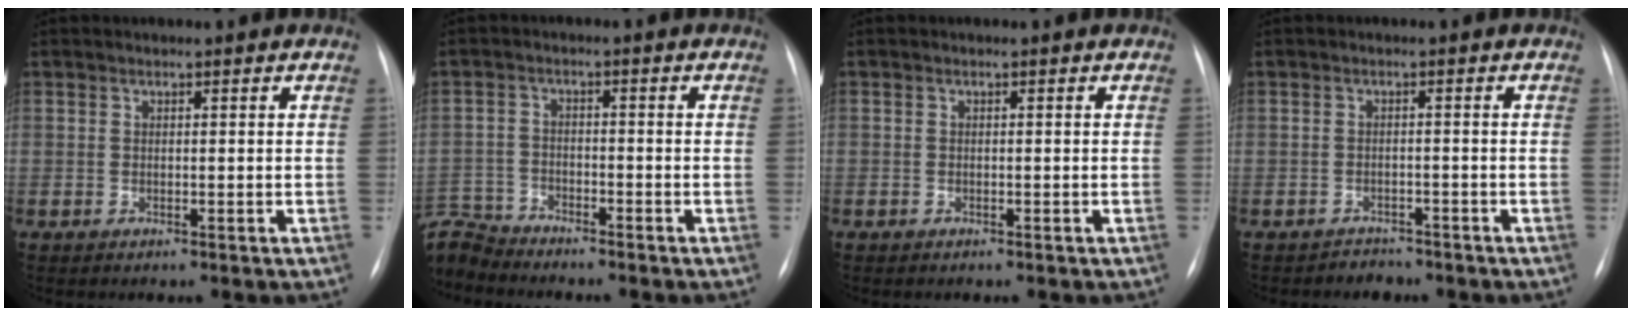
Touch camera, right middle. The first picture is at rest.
{"total": 6.9, "force": [-6.8, 1.1, -0.2], "torque": [-0.002, -0.001, -0.138]}
{"total": 0.0}
{"total": 2.2, "force": [-1.9, 1.0, -0.6], "torque": [0.005, 0.002, -0.027]}